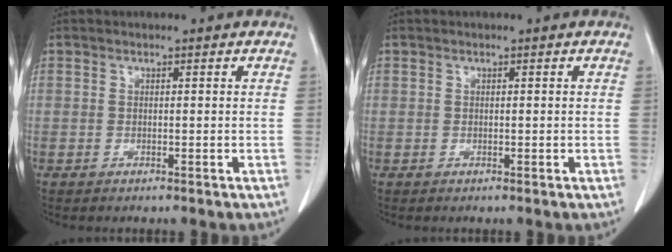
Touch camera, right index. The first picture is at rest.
{"total": 0.0}